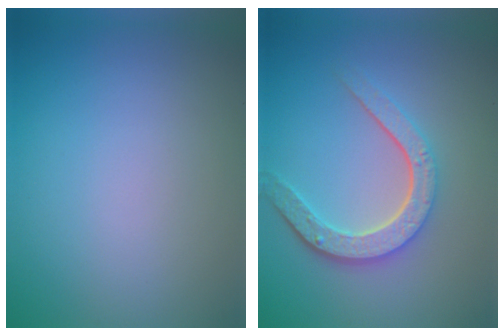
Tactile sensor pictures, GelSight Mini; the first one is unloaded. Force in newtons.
{"total": 4.7, "press": 3.6, "slide": 3.1}